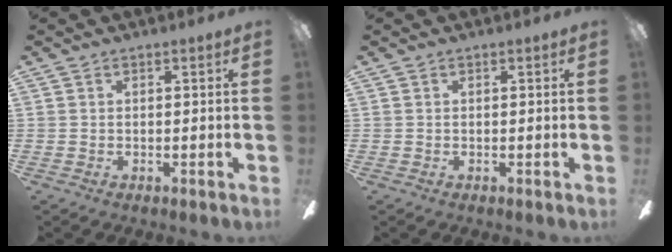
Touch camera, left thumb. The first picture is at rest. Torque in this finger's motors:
{"motor_torque": [0.00, 0.00, 0.00, 0.00, 0.00]}